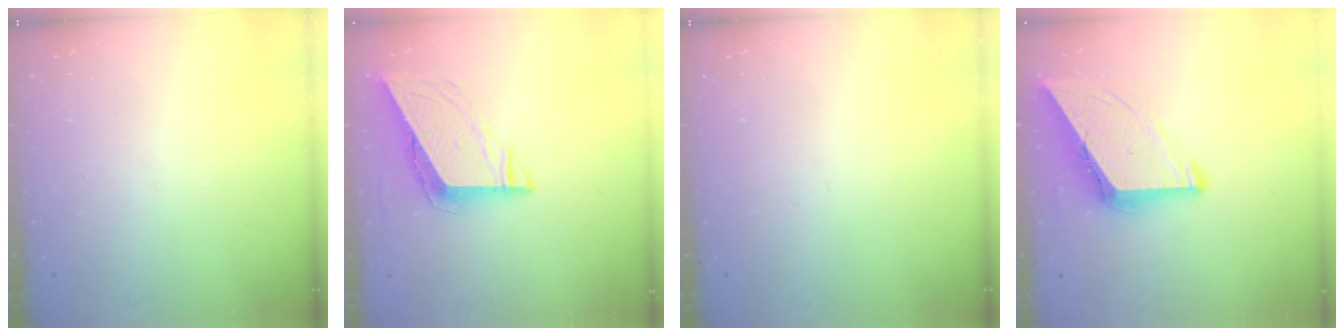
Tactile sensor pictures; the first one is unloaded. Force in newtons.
{"total": 8.1, "press": 8.1, "slide": 0.3}
{"total": 0.0}
{"total": 10.1, "press": 10.0, "slide": 1.1}